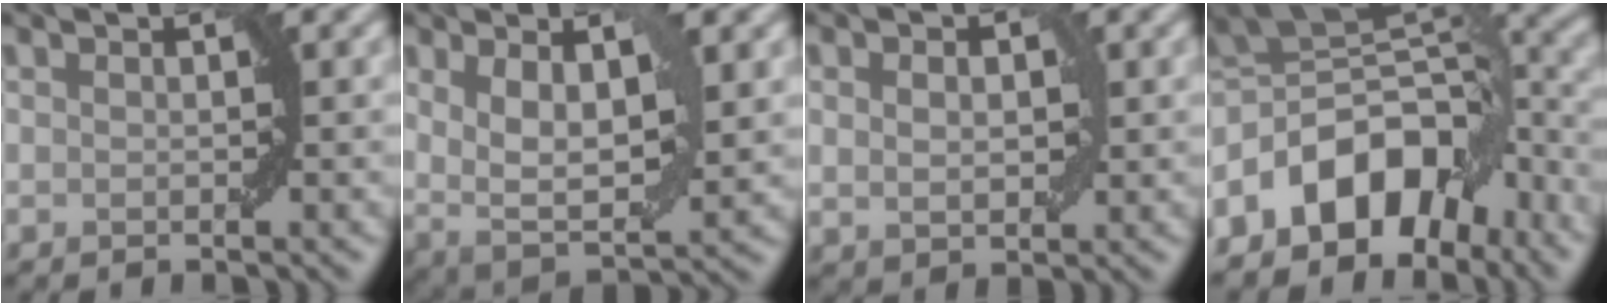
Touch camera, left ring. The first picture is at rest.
{"total": 6.0, "force": [1.3, 2.4, 5.3], "torque": [-0.102, -0.009, 0.025]}
{"total": 2.4, "force": [0.4, 1.5, 1.8], "torque": [-0.030, 0.001, 0.012]}
{"total": 10.2, "force": [-5.7, 6.2, 5.7], "torque": [-0.075, 0.017, -0.117]}